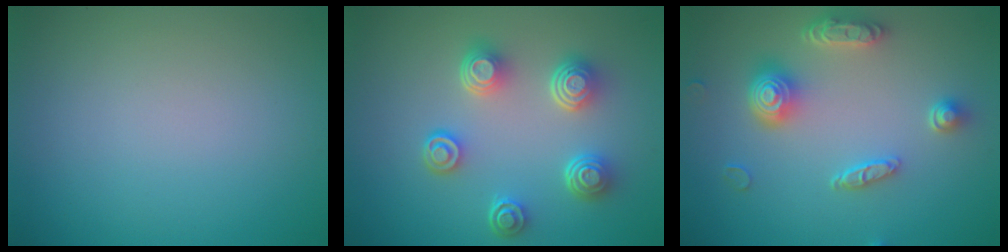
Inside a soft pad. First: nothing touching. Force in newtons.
{"total": 5.0, "press": 3.7, "slide": 3.3}
{"total": 4.7, "press": 3.8, "slide": 2.8}